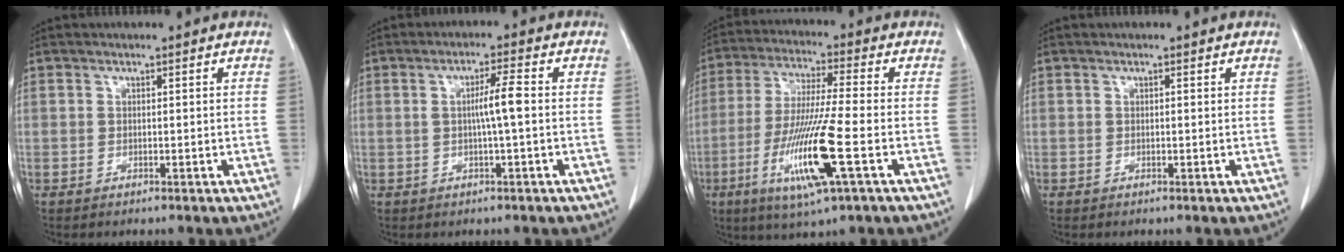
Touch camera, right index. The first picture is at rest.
{"total": 4.0, "force": [-0.1, -0.2, 3.9], "torque": [-0.069, 0.007, 0.001]}
{"total": 13.9, "force": [-4.7, 0.0, 13.1], "torque": [-0.264, -0.023, -0.088]}
{"total": 0.0}